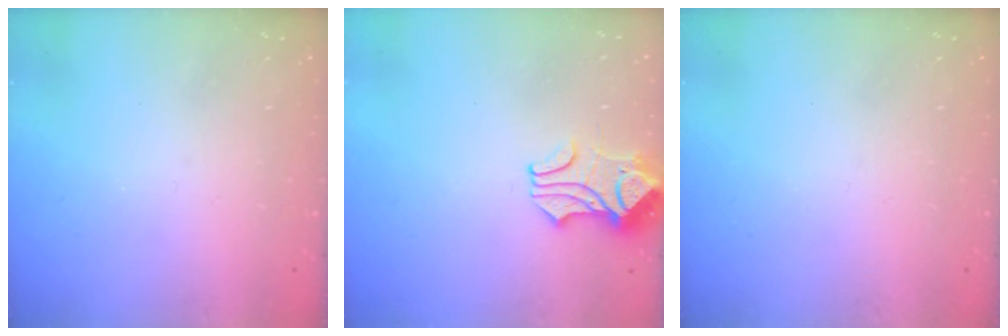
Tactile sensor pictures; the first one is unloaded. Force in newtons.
{"total": 1.6, "press": 1.2, "slide": 1.0}
{"total": 0.0}